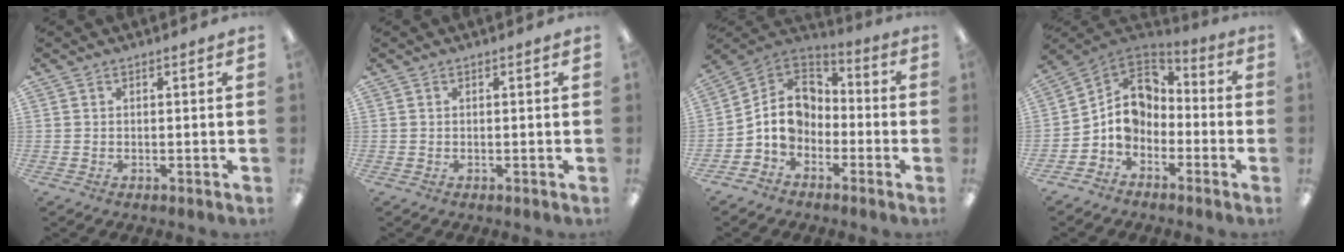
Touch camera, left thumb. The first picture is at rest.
{"total": 0.0}
{"total": 10.9, "force": [-1.6, 8.8, 6.2], "torque": [-0.143, 0.011, -0.030]}
{"total": 9.9, "force": [-0.9, 8.1, 5.6], "torque": [-0.110, 0.007, -0.015]}